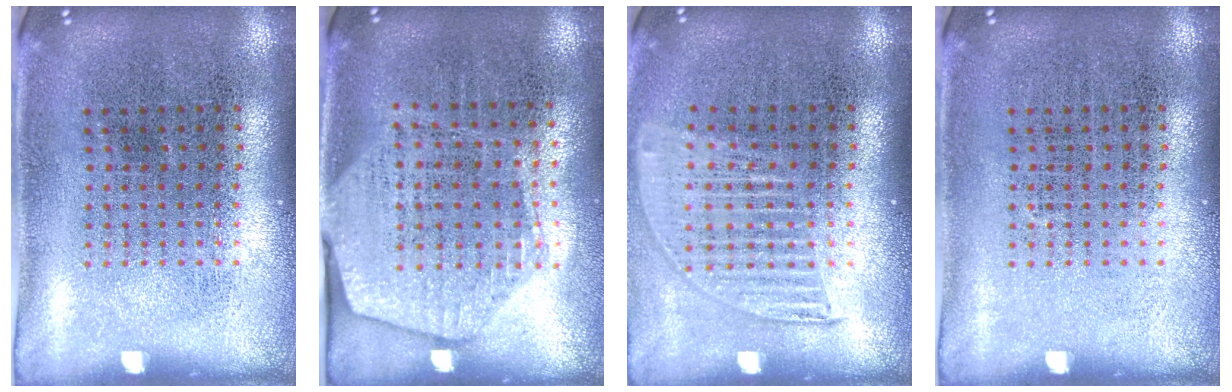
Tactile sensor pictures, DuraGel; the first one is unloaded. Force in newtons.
{"total": 1.8, "press": 1.6, "slide": 0.8}
{"total": 1.2, "press": 1.0, "slide": 0.6}
{"total": 0.0}